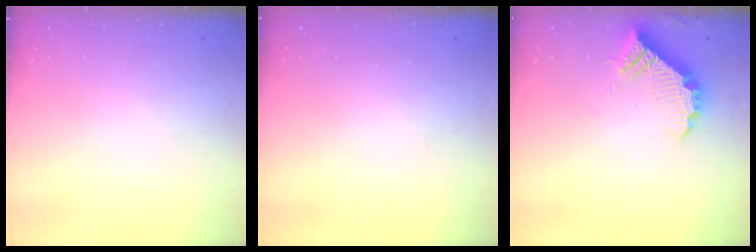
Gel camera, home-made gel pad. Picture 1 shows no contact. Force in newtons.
{"total": 3.8, "press": 3.8, "slide": 0.2}
{"total": 11.5, "press": 11.4, "slide": 0.7}